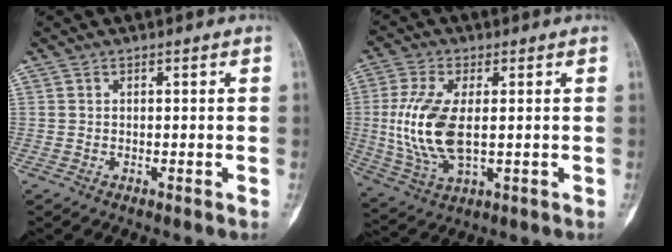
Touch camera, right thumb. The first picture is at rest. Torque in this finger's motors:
{"motor_torque": [1.59, 1.45, 0.89, -0.86, 0.43]}